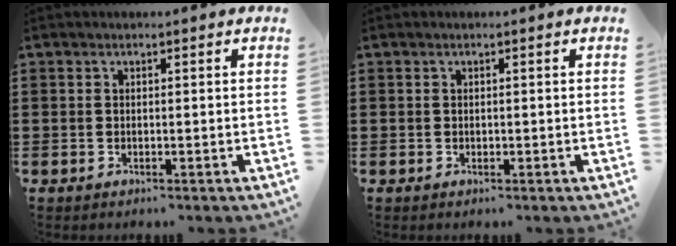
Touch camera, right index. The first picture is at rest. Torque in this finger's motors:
{"motor_torque": [0.01, 0.06, 0.00, -0.01]}